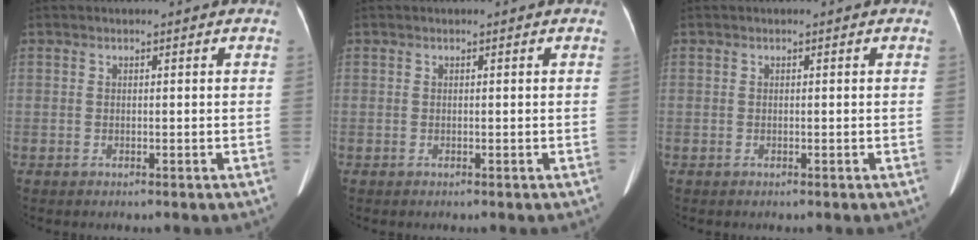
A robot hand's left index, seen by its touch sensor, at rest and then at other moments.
{"total": 0.0}
{"total": 0.0}